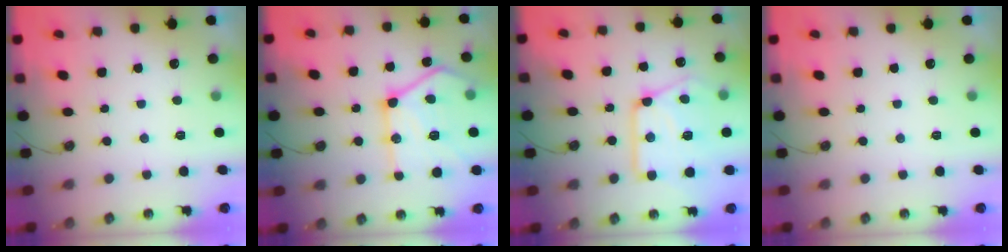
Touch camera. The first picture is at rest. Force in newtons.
{"total": 23.1, "press": 23.1, "slide": 2.0}
{"total": 18.5, "press": 18.4, "slide": 1.7}
{"total": 0.0}